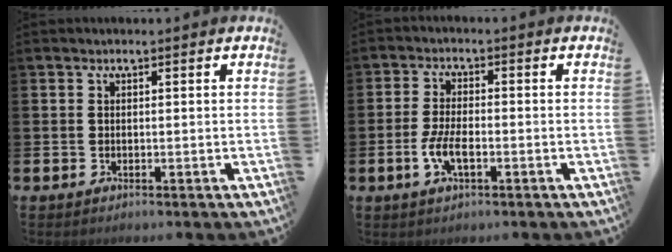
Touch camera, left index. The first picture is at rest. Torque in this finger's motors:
{"motor_torque": [1.01, 0.28, 0.52, 0.21]}